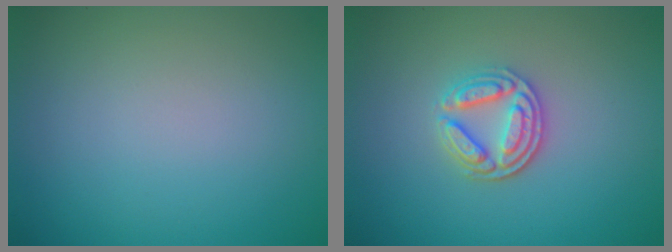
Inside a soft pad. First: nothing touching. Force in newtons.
{"total": 3.6, "press": 3.1, "slide": 1.7}